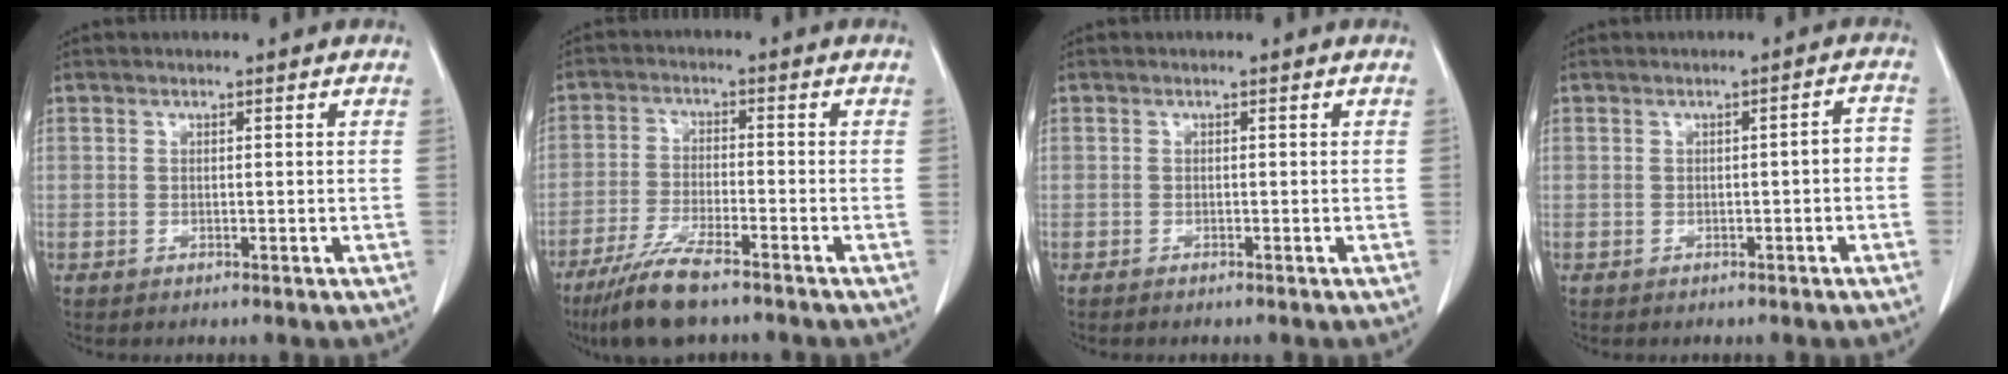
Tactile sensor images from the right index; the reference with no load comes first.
{"total": 8.5, "force": [-6.3, 1.1, 5.6], "torque": [-0.106, -0.022, -0.110]}
{"total": 0.6, "force": [-0.6, 0.0, 0.3], "torque": [-0.007, -0.002, -0.009]}
{"total": 2.3, "force": [-0.6, 0.5, 2.1], "torque": [-0.023, 0.009, -0.008]}